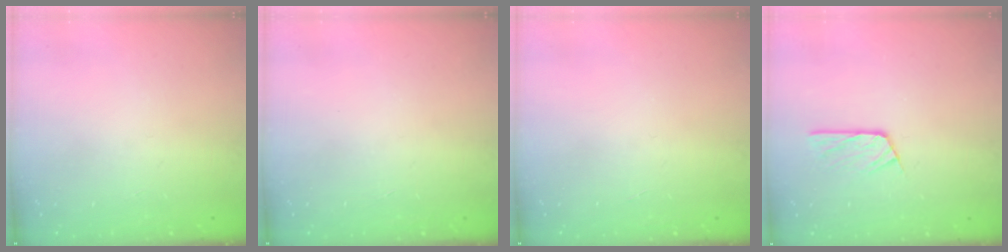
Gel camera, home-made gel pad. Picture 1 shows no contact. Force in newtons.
{"total": 0.0}
{"total": 0.0}
{"total": 6.1, "press": 6.1, "slide": 0.7}